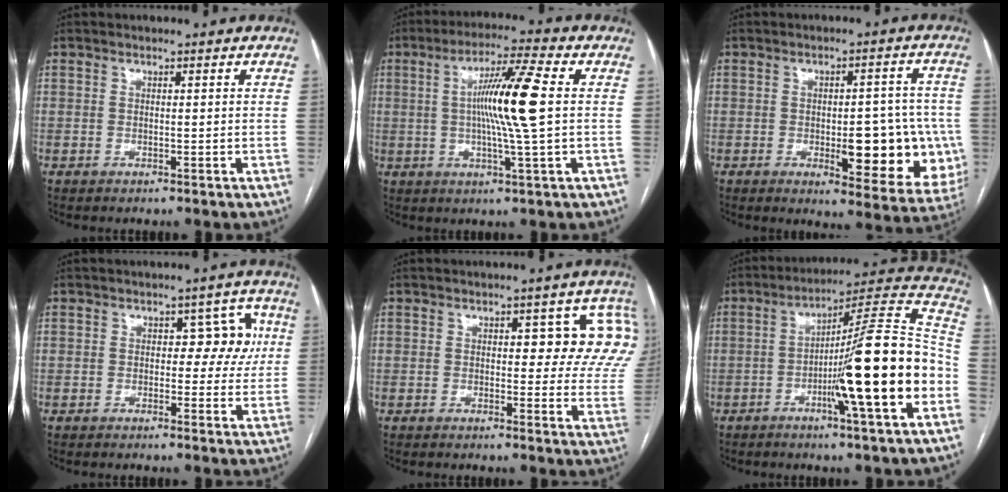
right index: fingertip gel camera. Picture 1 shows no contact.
{"total": 11.2, "force": [0.9, -0.9, 11.1], "torque": [-0.200, 0.002, 0.011]}
{"total": 14.1, "force": [-2.7, 4.9, 12.9], "torque": [-0.118, 0.011, -0.017]}
{"total": 6.2, "force": [0.8, 3.5, 5.1], "torque": [-0.046, 0.029, 0.010]}
{"total": 10.6, "force": [3.1, 4.6, 9.0], "torque": [-0.087, 0.012, 0.023]}
{"total": 20.1, "force": [-5.3, -0.1, 19.4], "torque": [-0.265, 0.009, -0.087]}